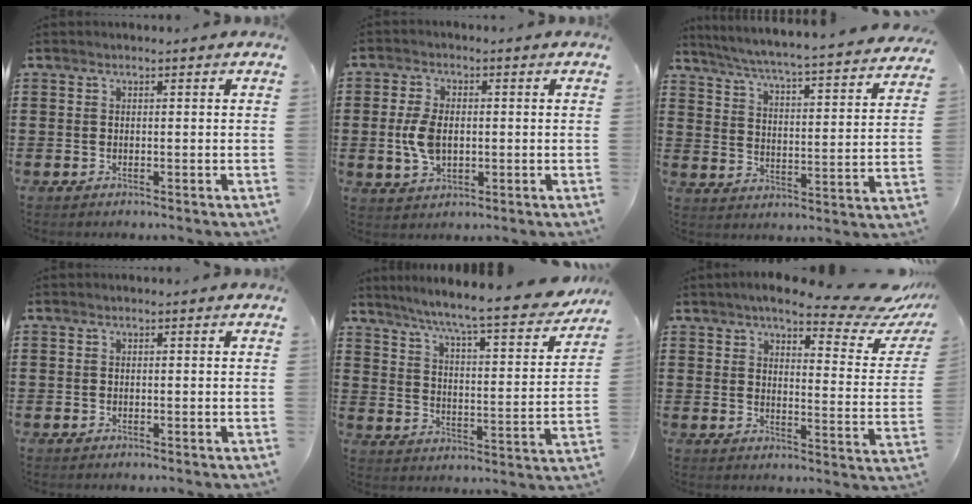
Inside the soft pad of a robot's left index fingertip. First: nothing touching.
{"total": 5.8, "force": [0.0, 3.5, 4.7], "torque": [-0.120, -0.001, -0.007]}
{"total": 4.6, "force": [4.2, -0.8, 1.7], "torque": [-0.054, -0.043, 0.061]}
{"total": 0.0}
{"total": 8.2, "force": [7.1, -0.4, 4.1], "torque": [-0.093, -0.054, 0.112]}
{"total": 8.7, "force": [7.1, 1.5, 4.9], "torque": [-0.083, -0.044, 0.116]}